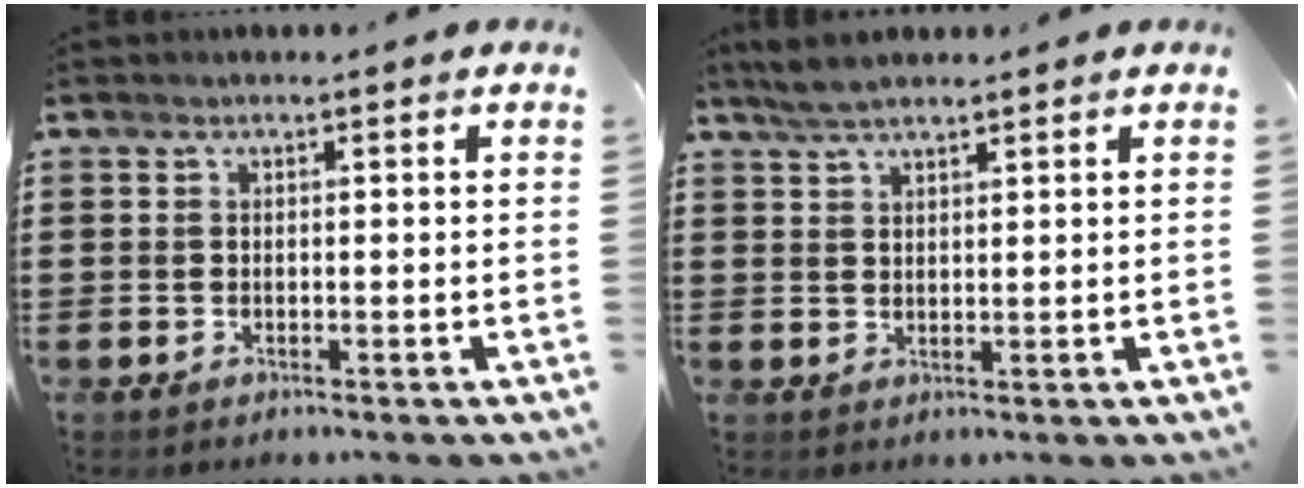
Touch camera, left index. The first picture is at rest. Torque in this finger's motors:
{"motor_torque": [0.86, -0.76, 0.39, 0.07]}